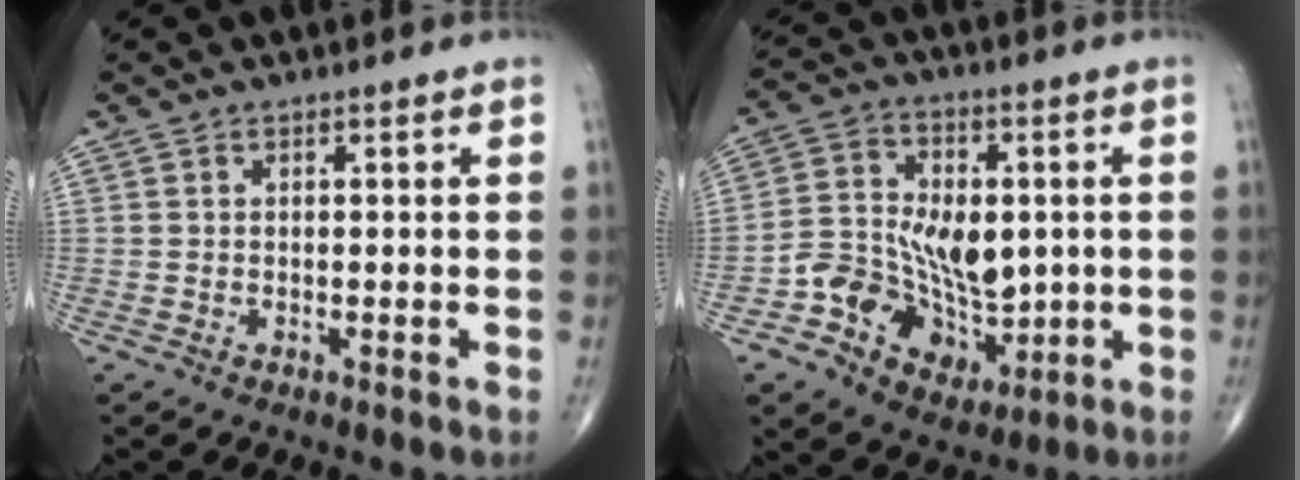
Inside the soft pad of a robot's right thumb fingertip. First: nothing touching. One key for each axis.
{"total": 15.3, "fx": -1.5, "fy": 11.2, "fz": 10.2, "tx": -0.127, "ty": 0.018, "tz": -0.013}